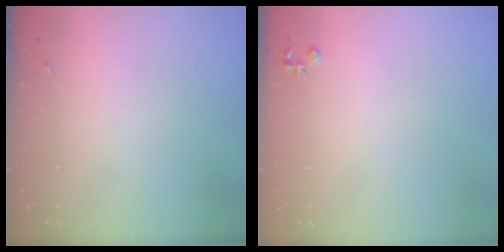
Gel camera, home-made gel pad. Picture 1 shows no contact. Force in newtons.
{"total": 3.7, "press": 3.6, "slide": 0.4}